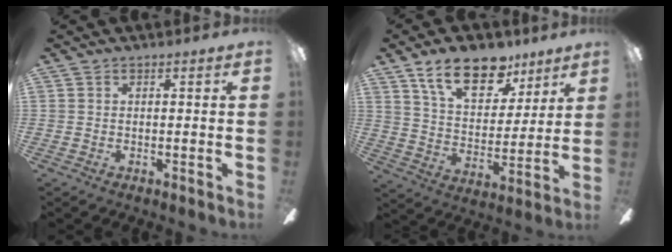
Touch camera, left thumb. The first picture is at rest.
{"total": 17.4, "force": [11.7, 8.8, 9.4], "torque": [-0.149, -0.056, 0.207]}